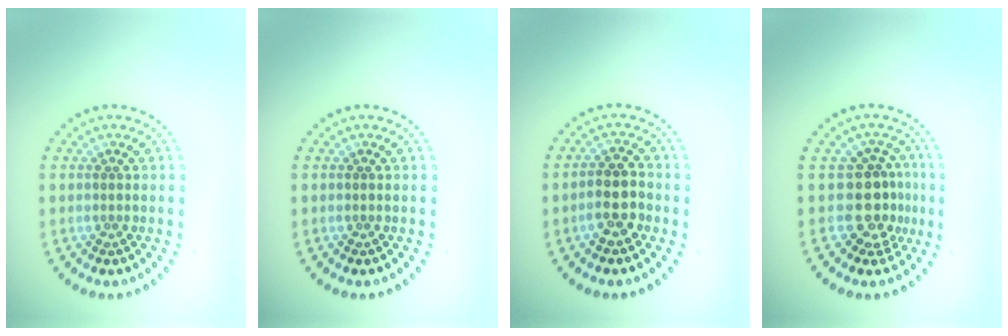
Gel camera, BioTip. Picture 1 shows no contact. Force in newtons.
{"total": 0.0}
{"total": 2.8, "press": 2.7, "slide": 0.9}
{"total": 3.5, "press": 2.6, "slide": 2.4}